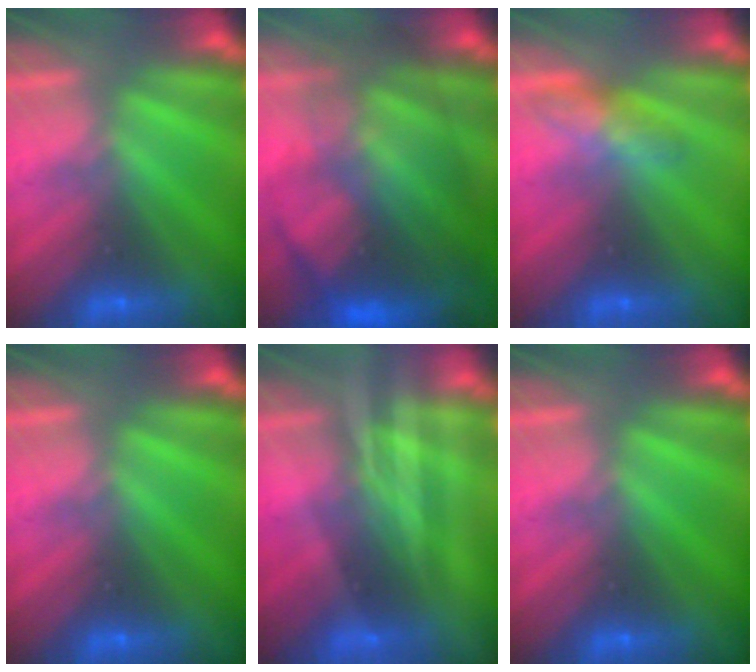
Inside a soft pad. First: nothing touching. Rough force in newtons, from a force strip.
{"total": 7.4}
{"total": 2.7}
{"total": 0.0}
{"total": 2.1}
{"total": 0.0}